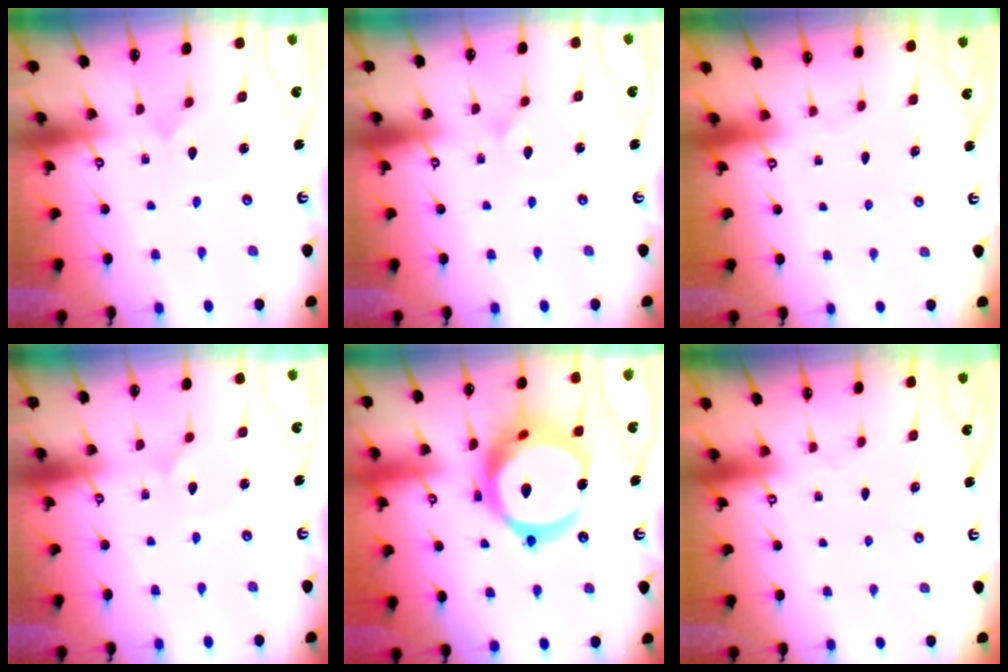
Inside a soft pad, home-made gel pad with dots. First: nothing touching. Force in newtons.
{"total": 3.2, "press": 3.1, "slide": 0.3}
{"total": 0.0}
{"total": 1.6, "press": 1.5, "slide": 0.4}
{"total": 23.1, "press": 22.9, "slide": 2.6}
{"total": 0.0}